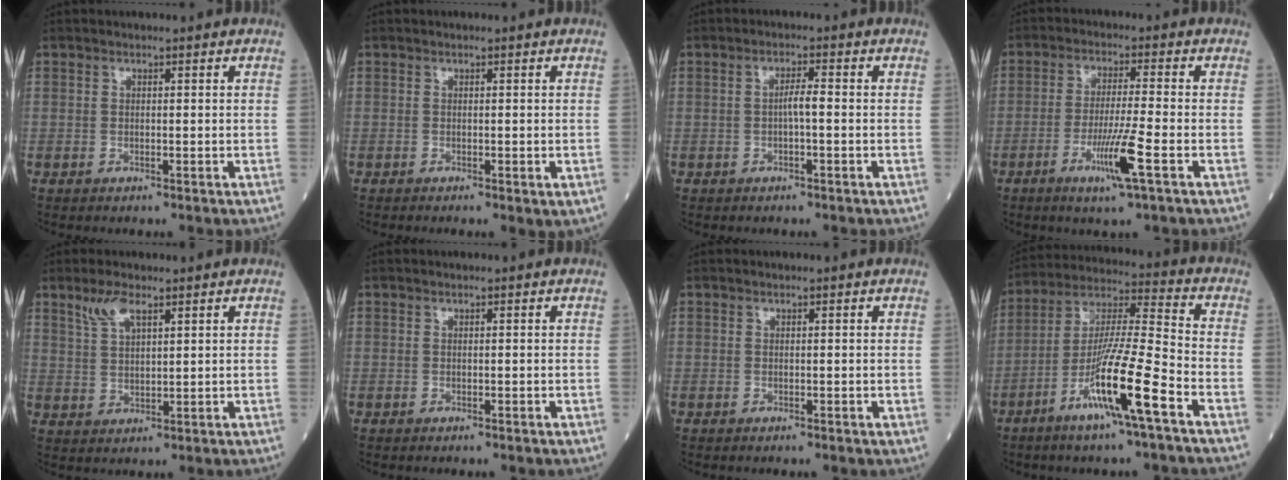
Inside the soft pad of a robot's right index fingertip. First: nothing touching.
{"total": 1.8, "force": [-0.7, 0.4, 1.6], "torque": [-0.023, -0.006, -0.004]}
{"total": 2.1, "force": [-0.3, 0.1, 2.1], "torque": [-0.036, 0.004, -0.004]}
{"total": 7.3, "force": [-3.1, -0.7, 6.6], "torque": [-0.127, -0.015, -0.057]}
{"total": 4.3, "force": [3.0, 1.1, 2.9], "torque": [-0.067, 0.005, 0.065]}
{"total": 0.0}
{"total": 0.0}
{"total": 13.7, "force": [-6.6, -0.5, 12.0], "torque": [-0.235, -0.010, -0.122]}